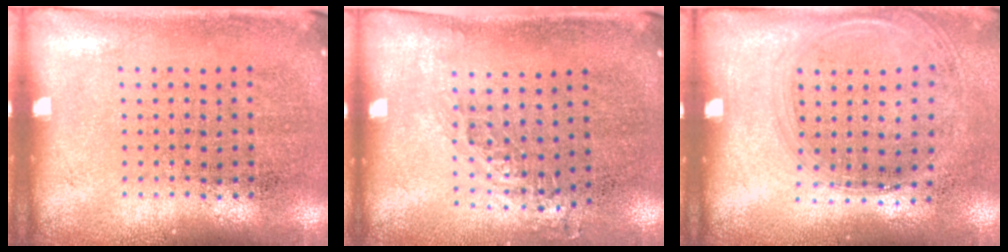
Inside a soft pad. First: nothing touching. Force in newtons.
{"total": 0.8, "press": 0.8, "slide": 0.2}
{"total": 1.4, "press": 1.2, "slide": 0.6}